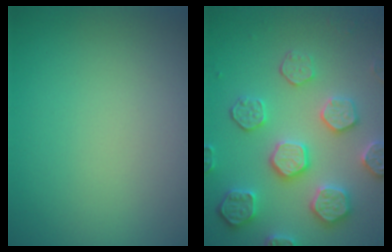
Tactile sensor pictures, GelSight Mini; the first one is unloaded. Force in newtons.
{"total": 5.5, "press": 5.1, "slide": 2.2}